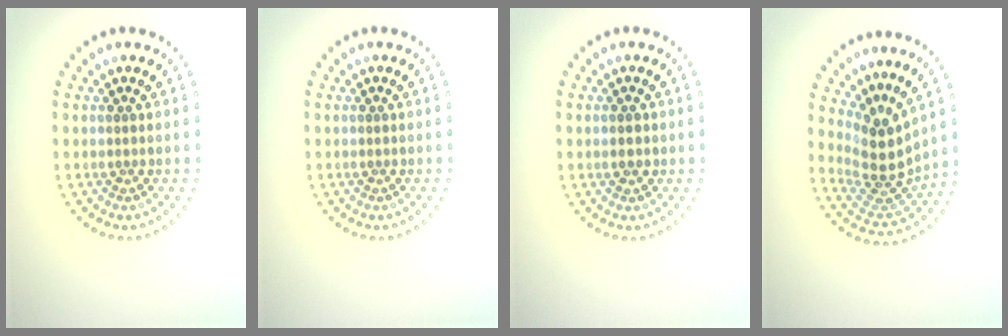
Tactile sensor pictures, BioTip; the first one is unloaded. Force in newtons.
{"total": 0.0}
{"total": 1.6, "press": 1.6, "slide": 0.2}
{"total": 4.4, "press": 3.1, "slide": 3.1}